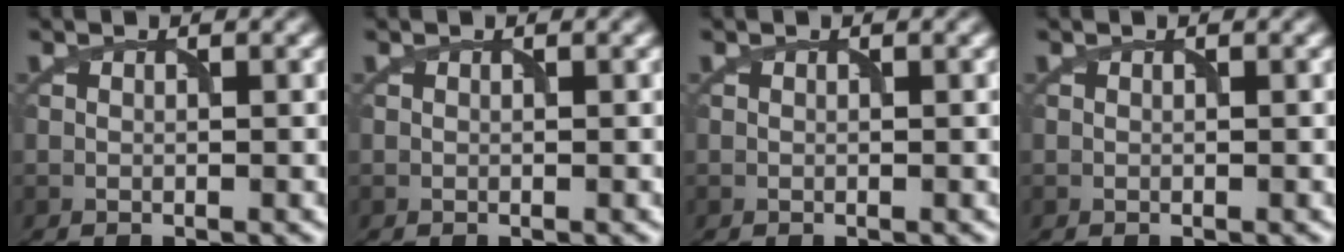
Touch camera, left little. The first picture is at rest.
{"total": 0.0}
{"total": 0.0}
{"total": 0.0}